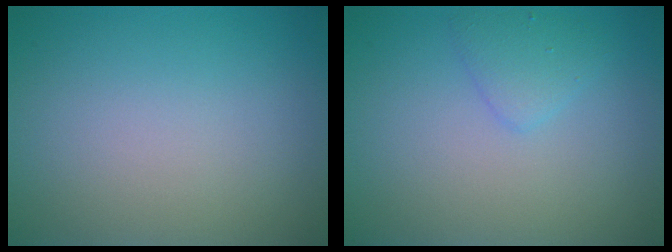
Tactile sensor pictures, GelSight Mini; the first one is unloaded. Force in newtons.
{"total": 1.7, "press": 1.6, "slide": 0.1}